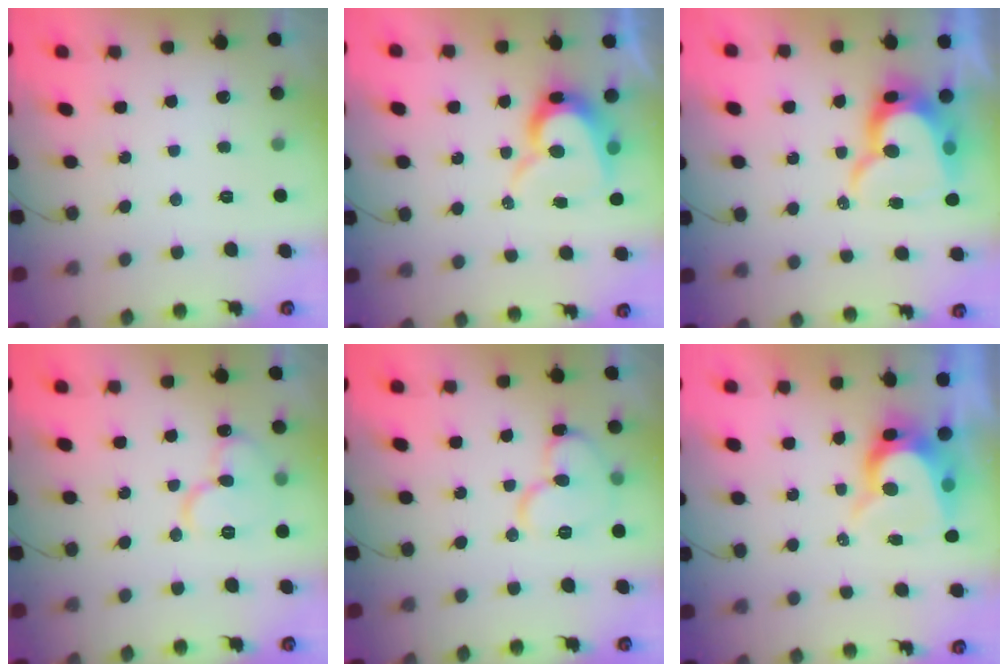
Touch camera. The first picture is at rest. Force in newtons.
{"total": 11.4, "press": 11.4, "slide": 1.1}
{"total": 14.7, "press": 14.6, "slide": 1.4}
{"total": 12.2, "press": 12.0, "slide": 1.9}
{"total": 11.5, "press": 11.4, "slide": 1.5}
{"total": 9.3, "press": 9.3, "slide": 0.8}